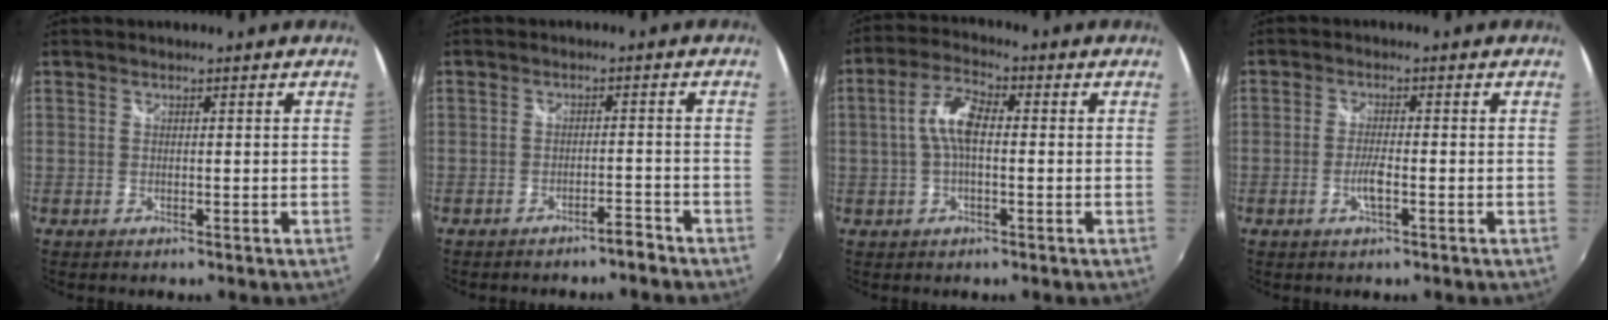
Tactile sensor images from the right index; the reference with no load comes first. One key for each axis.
{"total": 2.7, "fx": -2.5, "fy": 0.3, "fz": 0.9, "tx": -0.022, "ty": 0.000, "tz": -0.035}
{"total": 6.6, "fx": -0.1, "fy": 2.7, "fz": 6.1, "tx": -0.124, "ty": 0.016, "tz": -0.003}
{"total": 3.2, "fx": -1.1, "fy": 0.6, "fz": 2.9, "tx": -0.061, "ty": -0.003, "tz": -0.023}